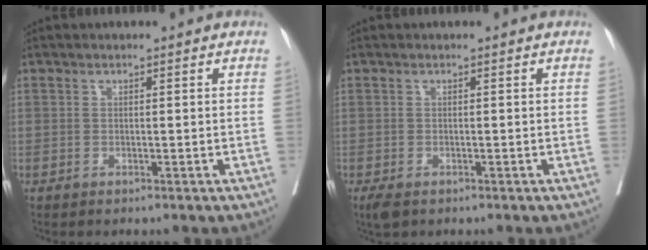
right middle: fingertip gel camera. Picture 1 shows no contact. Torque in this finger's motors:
{"motor_torque": [0.14, -0.26, 0.00, 0.01]}